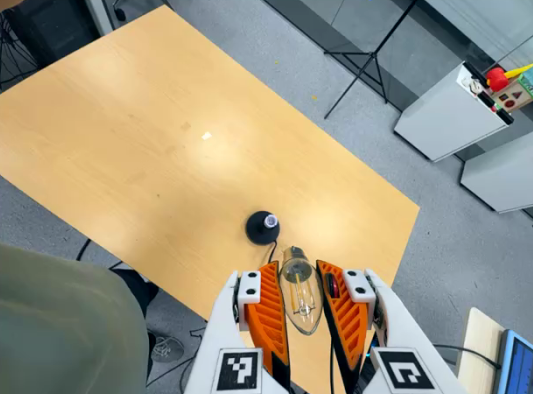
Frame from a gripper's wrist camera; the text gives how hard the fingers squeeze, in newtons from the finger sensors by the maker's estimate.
{"total": 15.7, "left": 16.8, "right": 14.6}